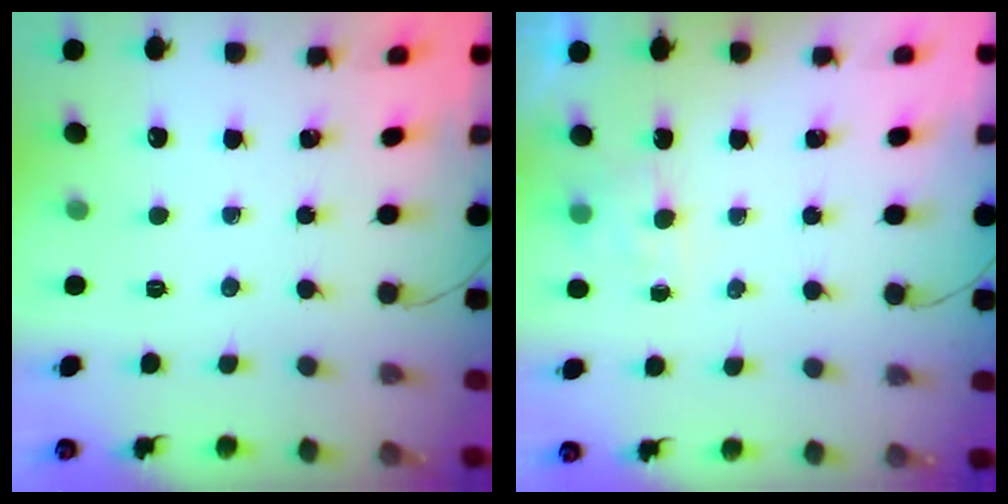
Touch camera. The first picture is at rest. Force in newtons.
{"total": 5.0, "press": 4.7, "slide": 1.5}